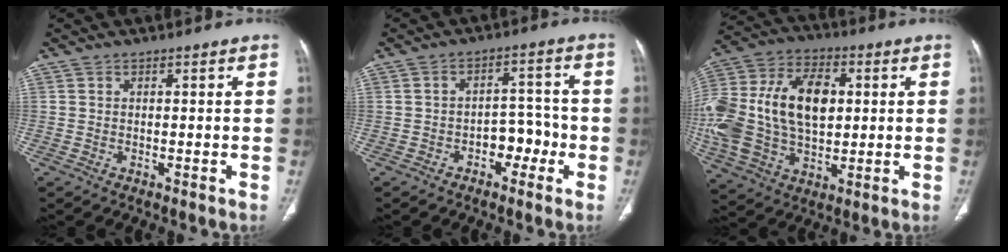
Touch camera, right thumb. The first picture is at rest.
{"total": 5.8, "force": [-2.5, 3.9, 3.5], "torque": [-0.019, 0.034, -0.042]}
{"total": 28.0, "force": [2.8, 18.0, 21.2], "torque": [-0.473, 0.028, 0.061]}